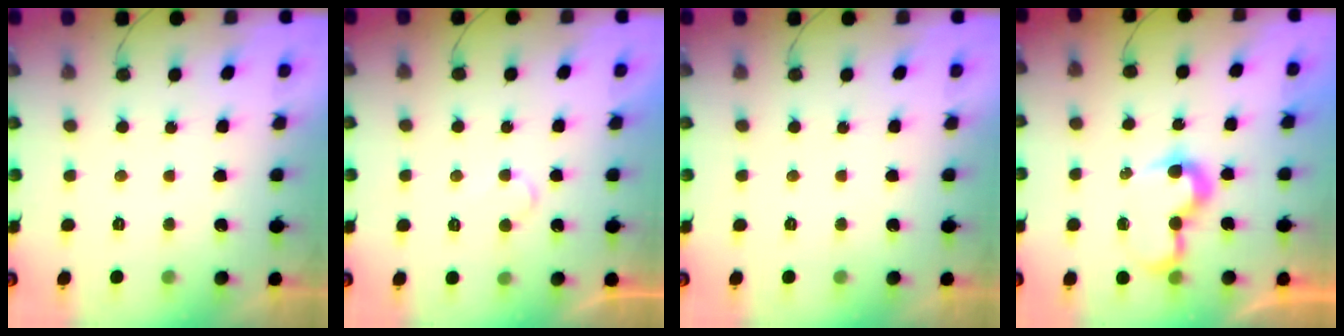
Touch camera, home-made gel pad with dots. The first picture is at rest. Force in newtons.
{"total": 5.2, "press": 5.2, "slide": 0.5}
{"total": 0.0}
{"total": 7.5, "press": 7.5, "slide": 0.2}